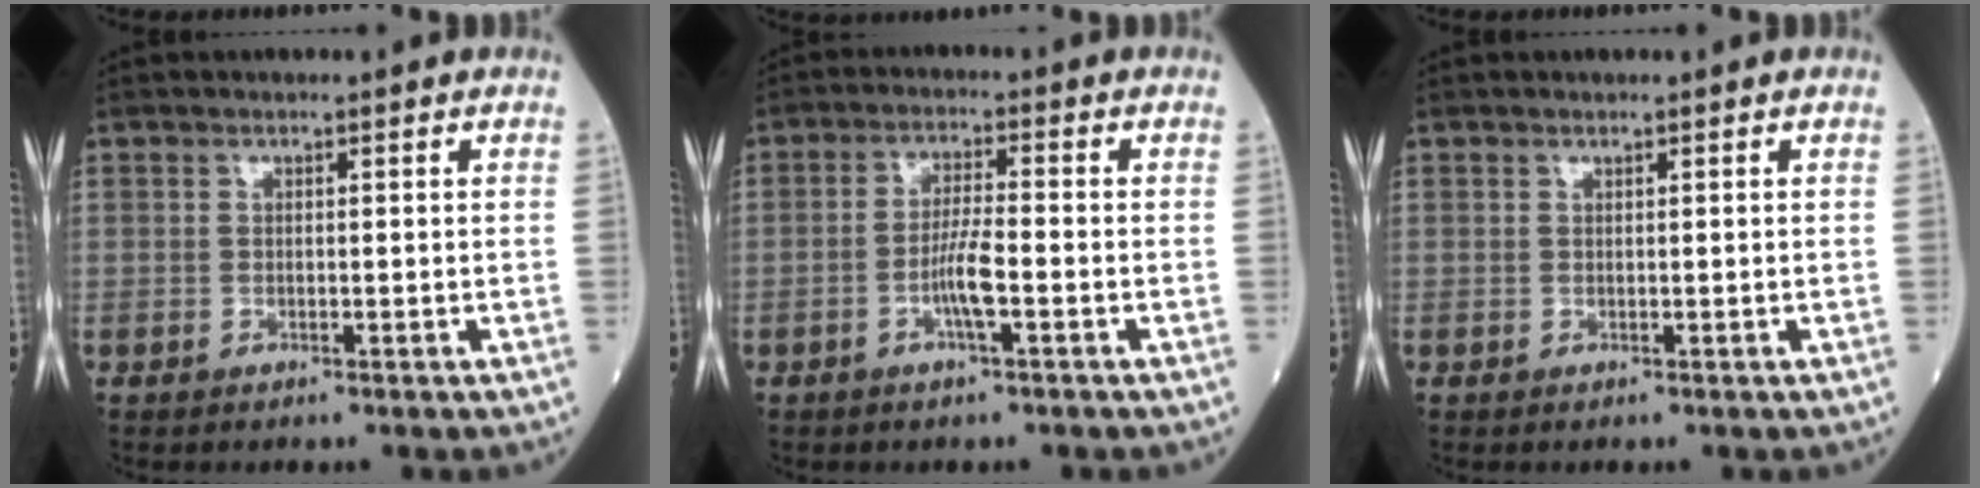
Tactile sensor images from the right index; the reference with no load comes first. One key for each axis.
{"total": 4.8, "fx": -1.8, "fy": 0.2, "fz": 4.4, "tx": -0.088, "ty": 0.001, "tz": -0.036}
{"total": 0.0}